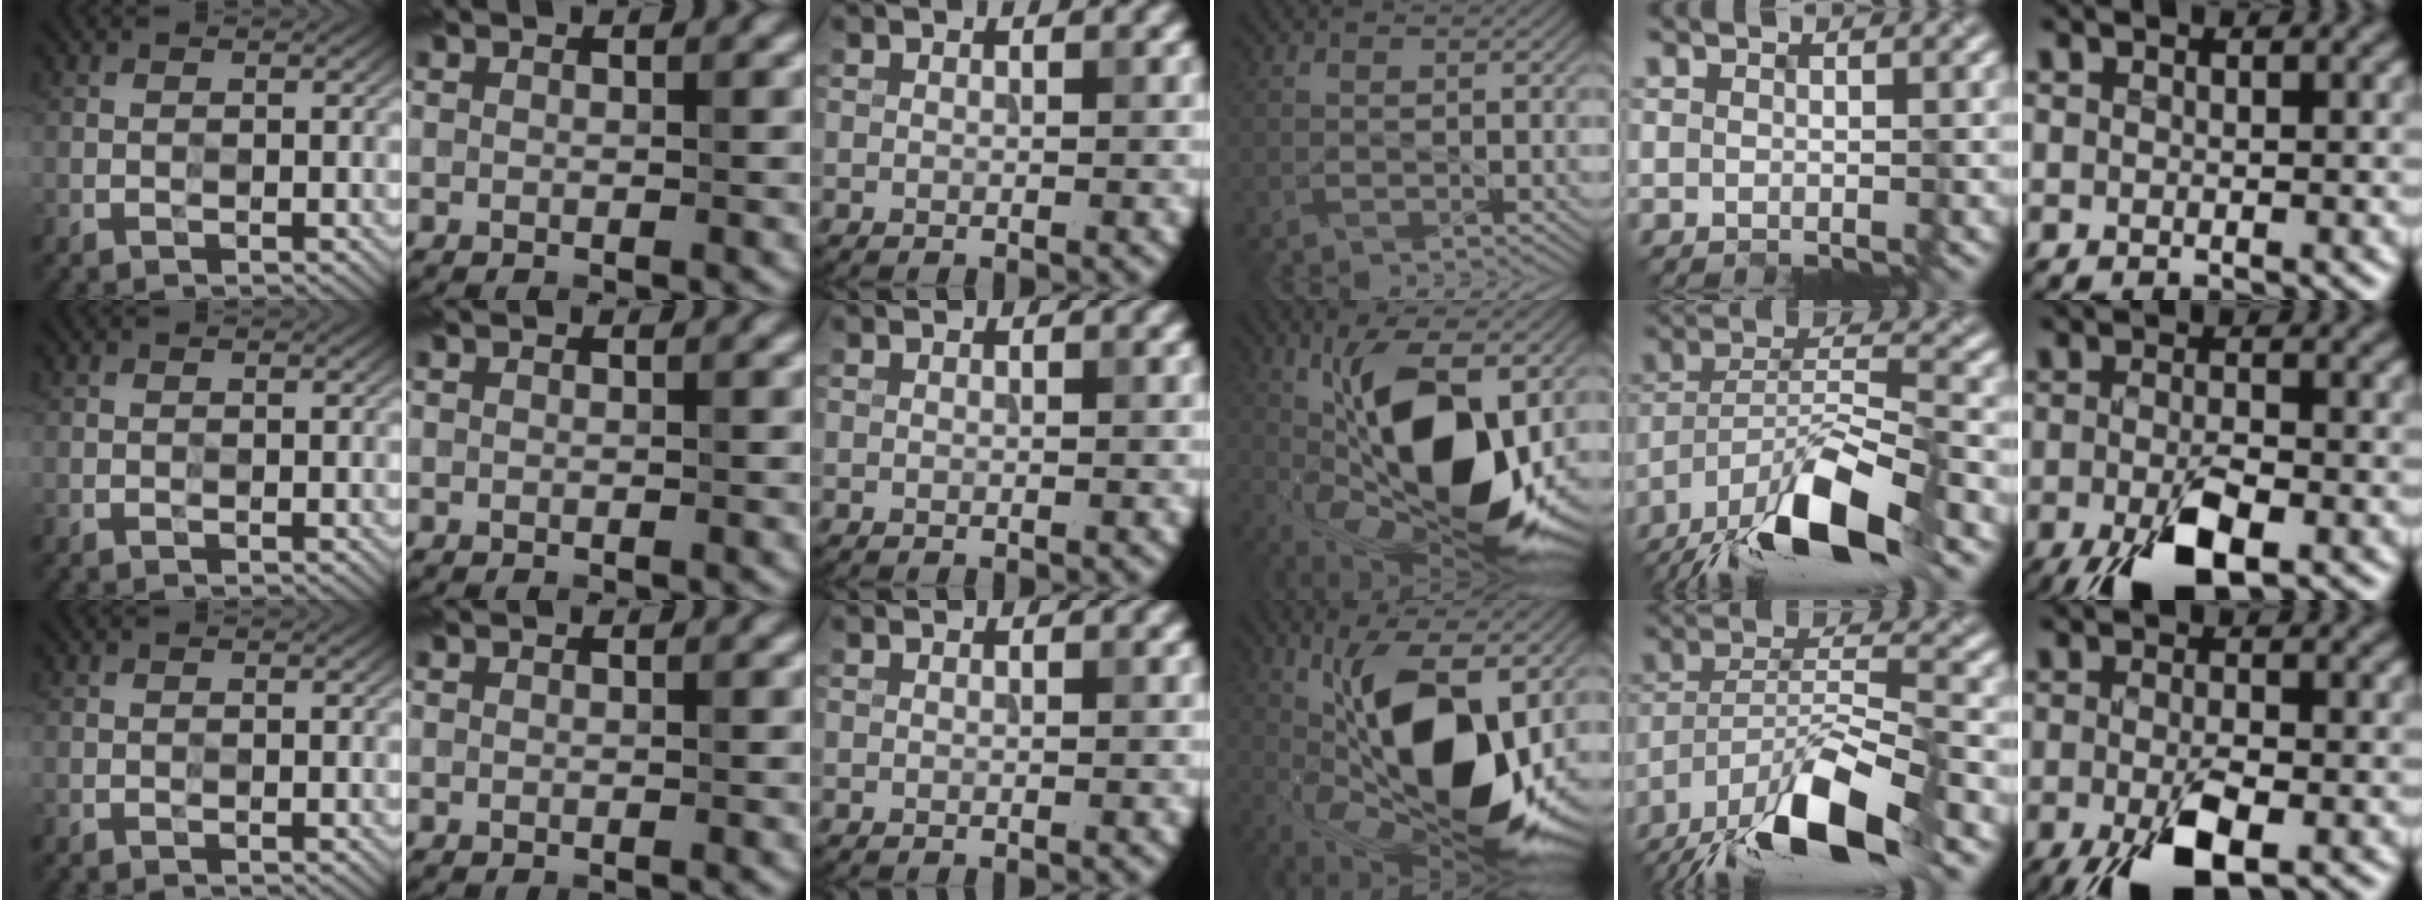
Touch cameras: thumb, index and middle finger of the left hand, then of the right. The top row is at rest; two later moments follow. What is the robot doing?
{"motion": "extract", "object": "ethernet cable"}